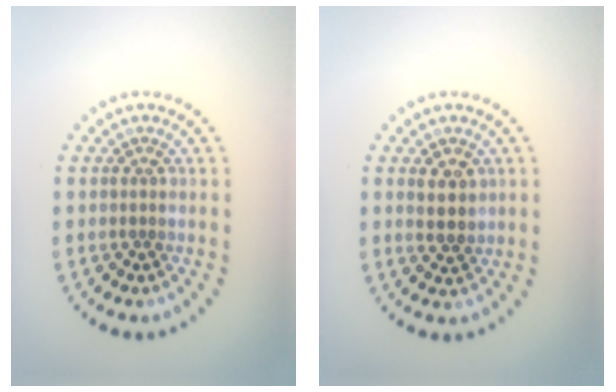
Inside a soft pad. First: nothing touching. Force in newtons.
{"total": 2.4, "press": 2.3, "slide": 0.9}